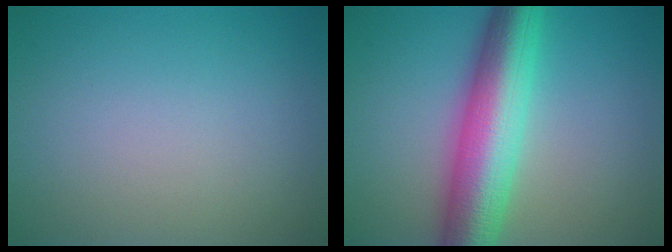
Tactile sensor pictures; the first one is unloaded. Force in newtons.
{"total": 9.5, "press": 9.5, "slide": 0.2}